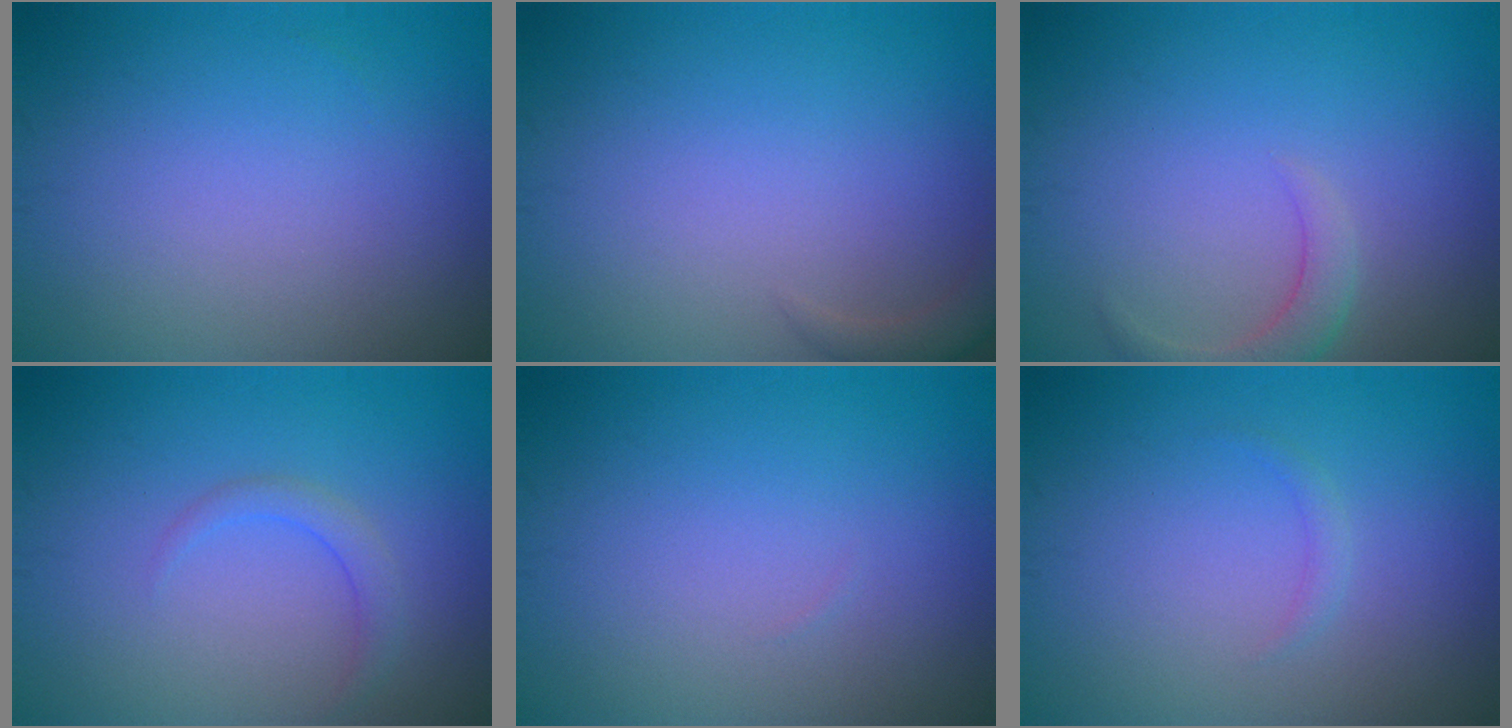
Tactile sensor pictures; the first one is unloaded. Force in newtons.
{"total": 1.4, "press": 1.4, "slide": 0.2}
{"total": 2.2, "press": 2.2, "slide": 0.2}
{"total": 1.5, "press": 1.5, "slide": 0.1}
{"total": 0.0}
{"total": 0.8, "press": 0.8, "slide": 0.0}